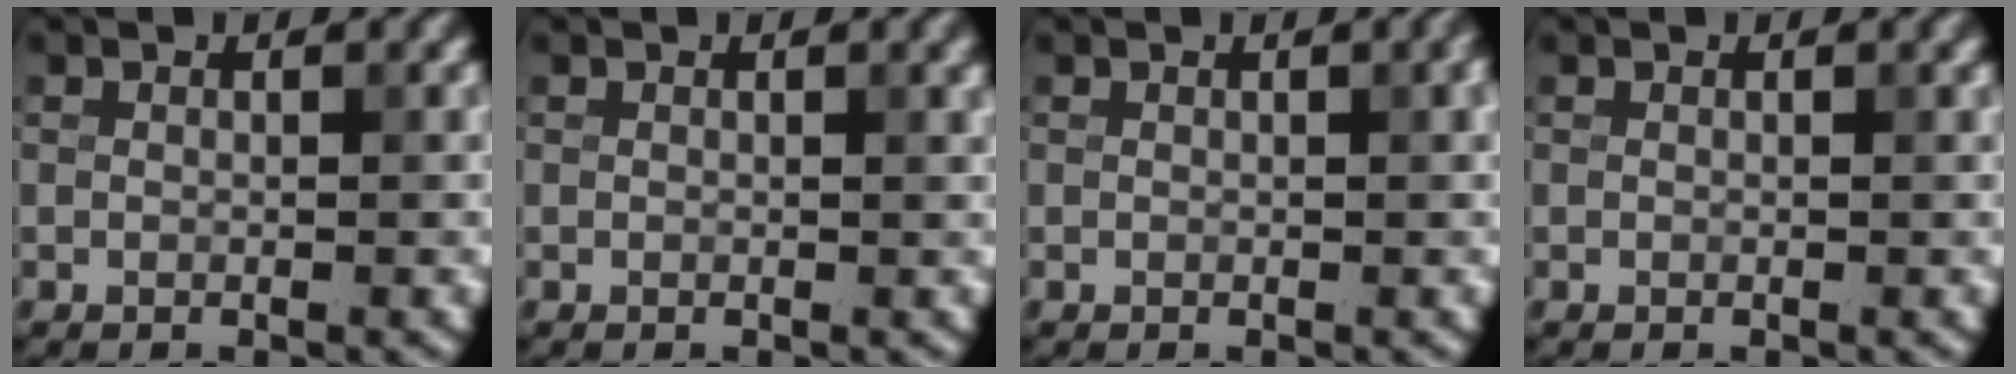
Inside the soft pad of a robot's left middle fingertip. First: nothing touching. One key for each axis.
{"total": 0.9, "fx": 0.6, "fy": 0.2, "fz": 0.7, "tx": -0.007, "ty": 0.004, "tz": 0.007}
{"total": 1.4, "fx": 0.4, "fy": 0.4, "fz": 1.3, "tx": -0.011, "ty": 0.008, "tz": 0.003}
{"total": 0.0}